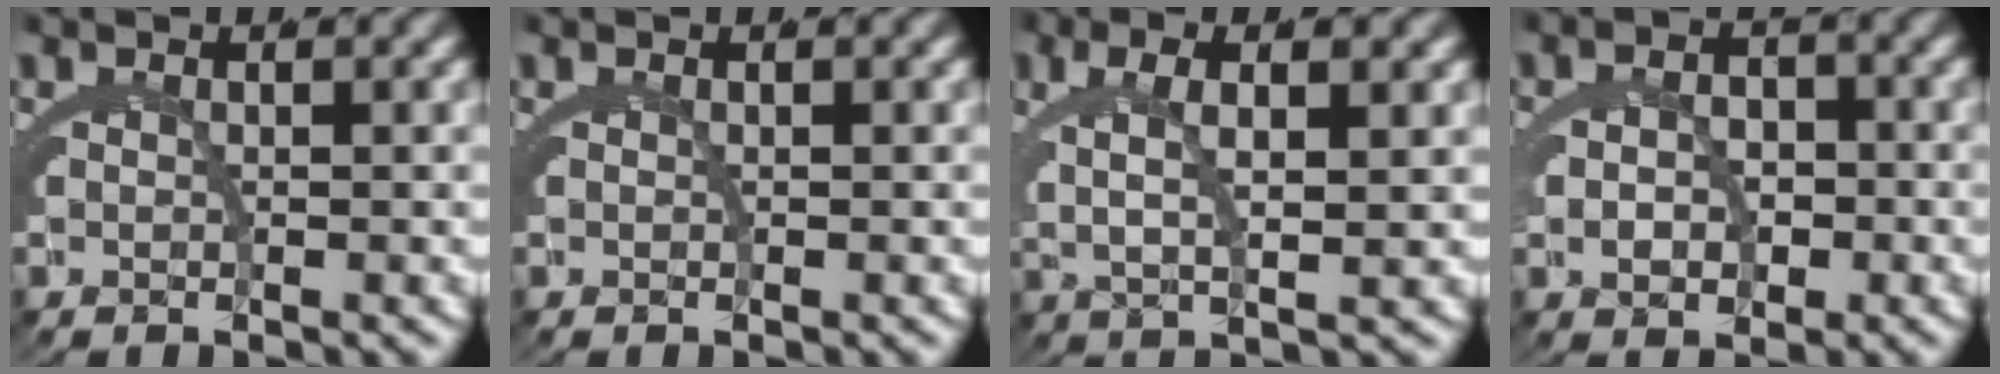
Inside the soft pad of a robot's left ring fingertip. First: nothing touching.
{"total": 0.0}
{"total": 5.1, "force": [1.7, 1.7, 4.5], "torque": [-0.086, 0.005, 0.031]}
{"total": 2.9, "force": [-0.6, 2.1, 1.9], "torque": [-0.029, -0.010, -0.008]}